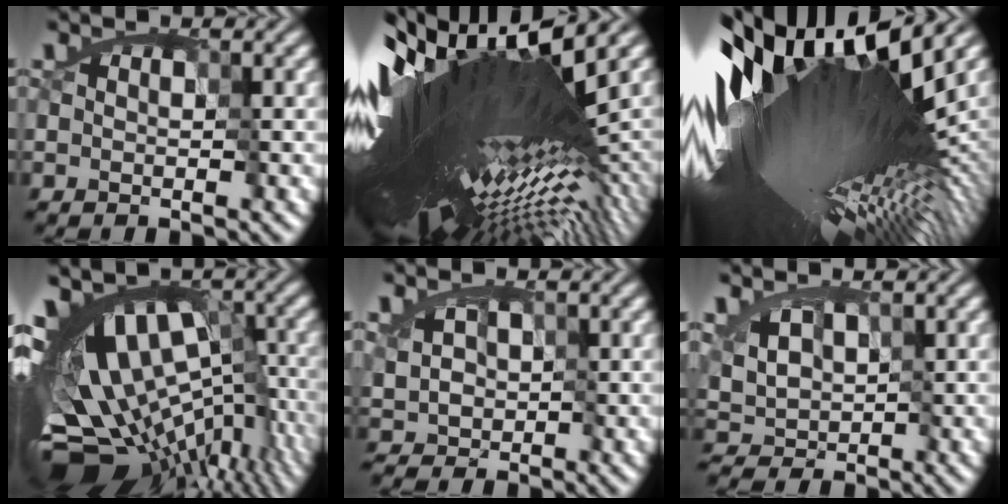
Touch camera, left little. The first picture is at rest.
{"total": 18.3, "force": [1.6, 3.3, 17.9], "torque": [-0.308, -0.034, 0.060]}
{"total": 19.0, "force": [3.5, 3.6, 18.3], "torque": [-0.320, -0.027, 0.093]}
{"total": 15.6, "force": [-5.4, 8.8, 11.7], "torque": [-0.136, 0.007, -0.055]}
{"total": 1.4, "force": [-0.4, 1.4, 0.3], "torque": [-0.022, 0.000, 0.012]}
{"total": 1.4, "force": [0.3, 1.3, 0.3], "torque": [-0.020, -0.003, 0.019]}